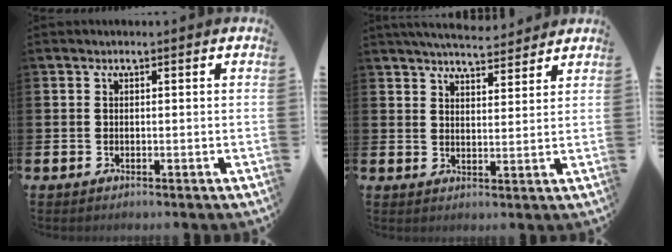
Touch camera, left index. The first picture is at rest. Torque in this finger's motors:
{"motor_torque": [1.08, -1.06, 0.67, 0.17]}